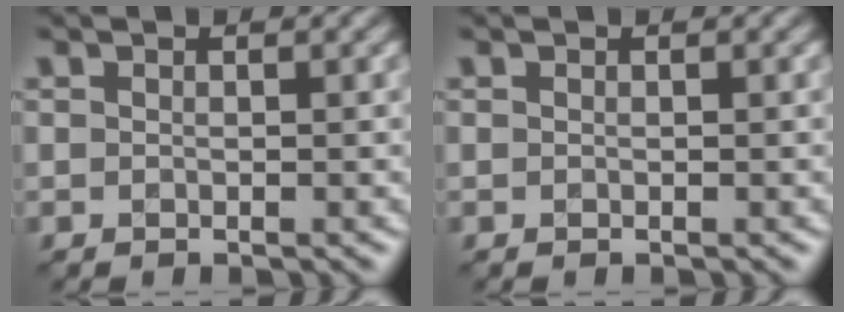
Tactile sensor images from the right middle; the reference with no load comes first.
{"total": 0.0}